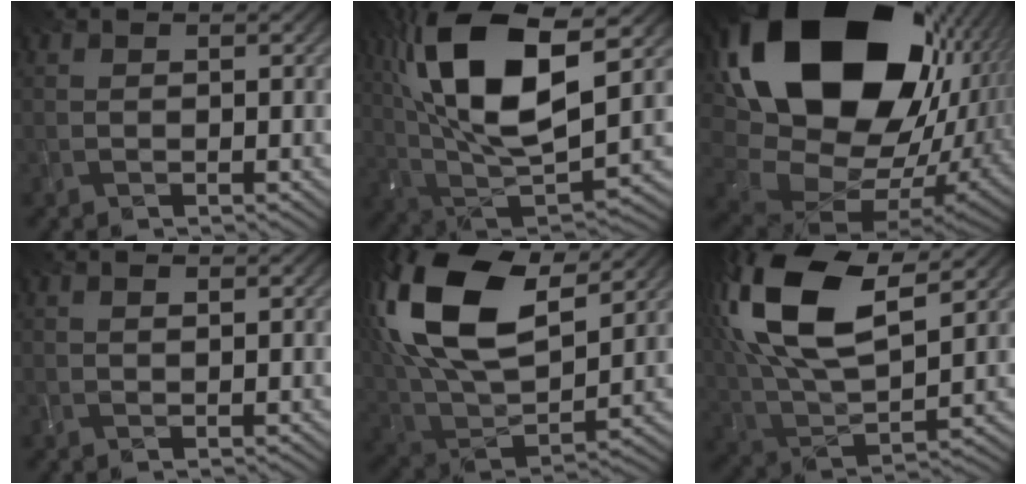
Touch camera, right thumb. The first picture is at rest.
{"total": 17.2, "force": [5.6, 7.1, 14.6], "torque": [-0.311, 0.017, 0.100]}
{"total": 22.4, "force": [6.9, 15.0, 15.1], "torque": [-0.319, -0.048, 0.167]}
{"total": 0.9, "force": [0.5, 0.3, 0.7], "torque": [-0.014, 0.001, 0.010]}
{"total": 19.6, "force": [8.5, 10.2, 14.4], "torque": [-0.341, 0.046, 0.145]}
{"total": 18.4, "force": [7.8, 8.5, 14.3], "torque": [-0.337, 0.046, 0.129]}